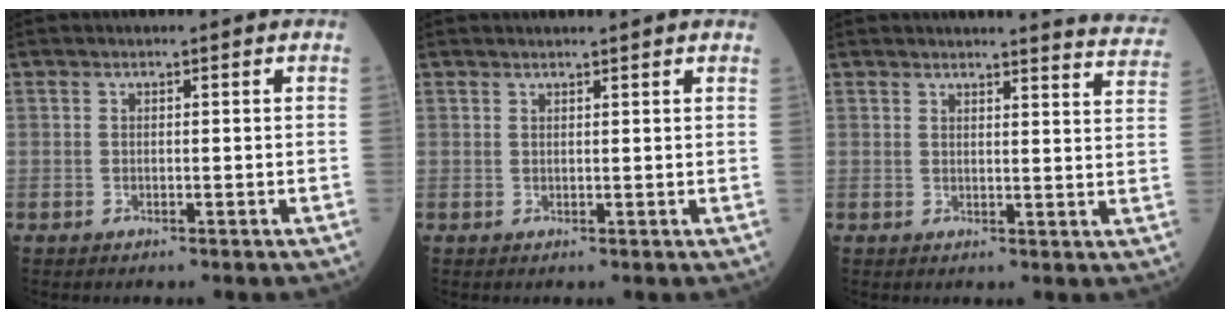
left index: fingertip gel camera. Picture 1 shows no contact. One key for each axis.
{"total": 3.5, "fx": 3.2, "fy": -0.4, "fz": 1.3, "tx": -0.017, "ty": 0.019, "tz": 0.038}
{"total": 9.6, "fx": 9.5, "fy": 0.3, "fz": 1.4, "tx": -0.001, "ty": -0.054, "tz": 0.079}